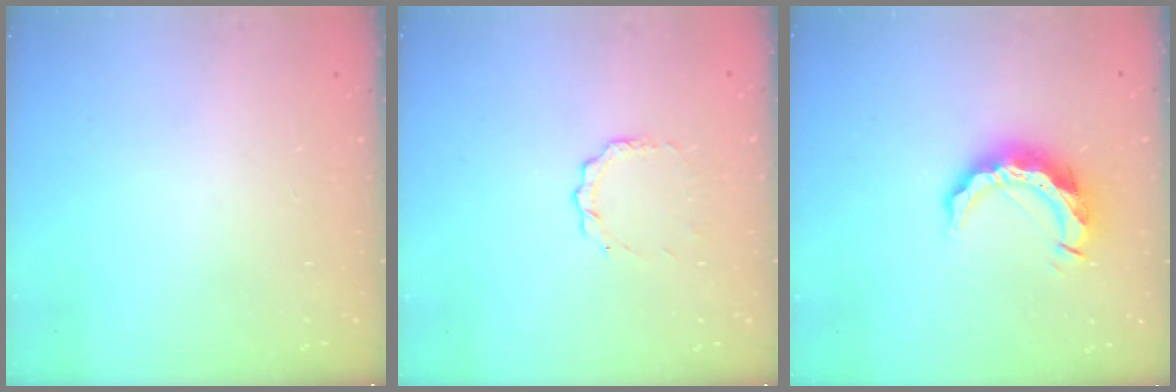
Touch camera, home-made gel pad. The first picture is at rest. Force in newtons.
{"total": 4.5, "press": 4.5, "slide": 0.3}
{"total": 10.5, "press": 10.5, "slide": 0.3}